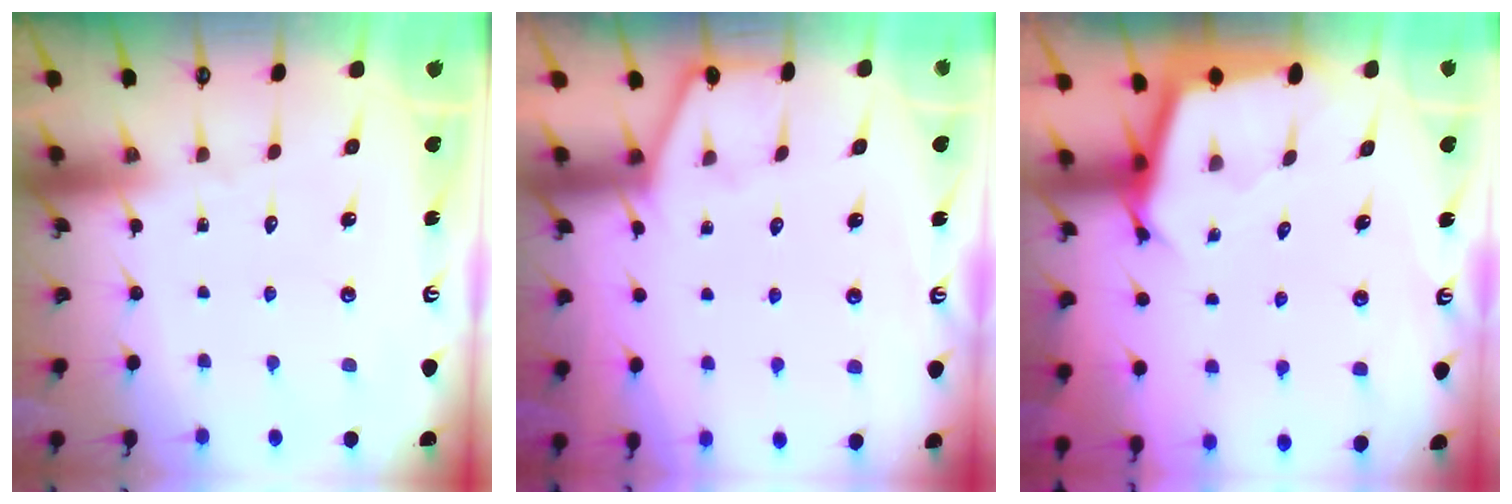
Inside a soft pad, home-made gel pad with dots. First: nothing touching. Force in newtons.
{"total": 2.6, "press": 2.6, "slide": 0.4}
{"total": 2.5, "press": 2.5, "slide": 0.1}